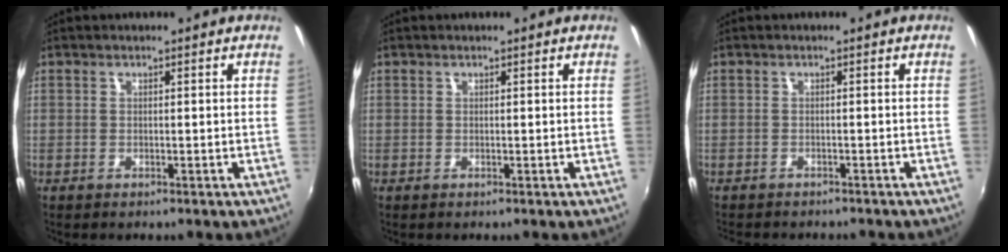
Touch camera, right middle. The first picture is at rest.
{"total": 0.0}
{"total": 4.2, "force": [-3.8, 1.1, 1.2], "torque": [-0.034, -0.015, -0.057]}